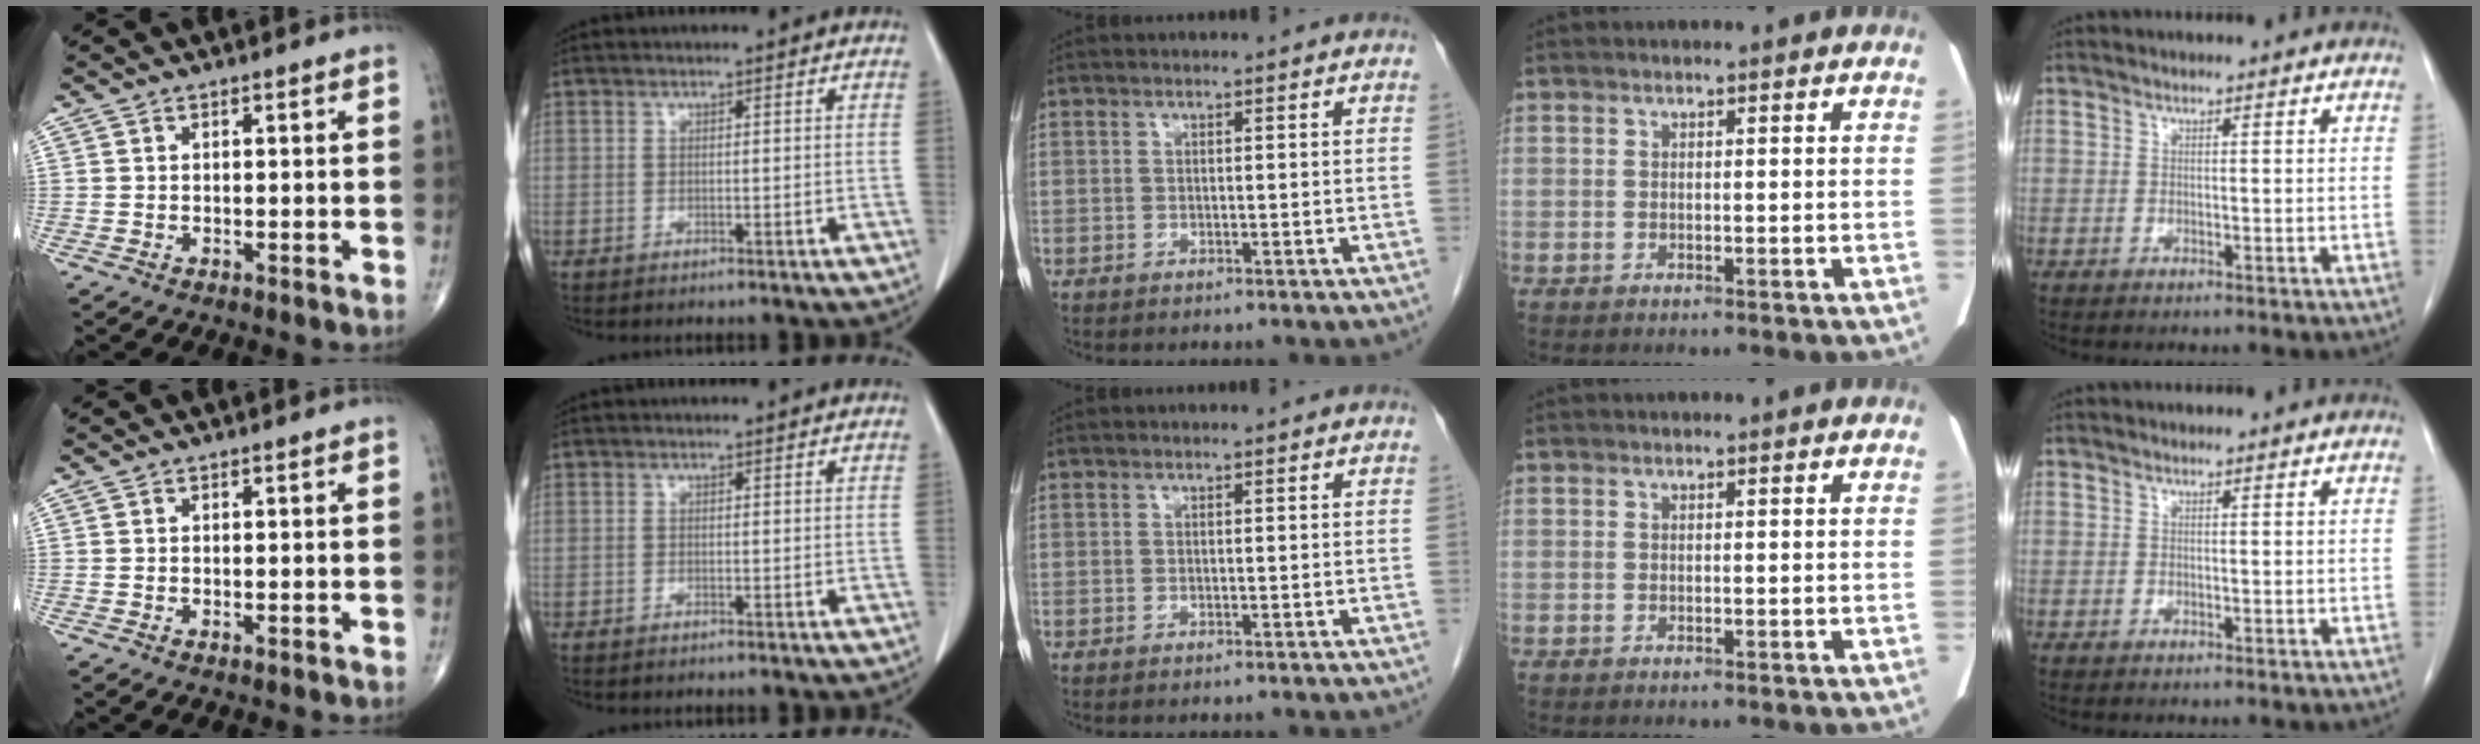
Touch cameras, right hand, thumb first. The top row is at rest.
{}